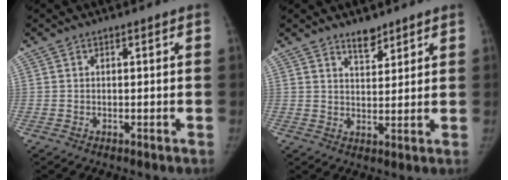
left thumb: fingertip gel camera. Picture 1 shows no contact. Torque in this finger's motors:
{"motor_torque": [-0.04, 0.10, 0.35, -0.37, 0.05]}